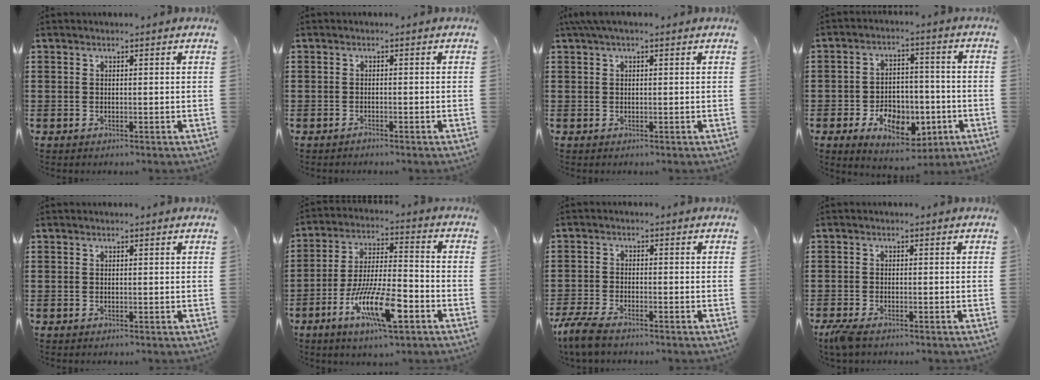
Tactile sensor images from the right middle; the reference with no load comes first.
{"total": 0.7, "force": [-0.6, 0.1, 0.3], "torque": [-0.008, -0.002, -0.012]}
{"total": 1.6, "force": [0.8, 0.3, 1.3], "torque": [-0.027, 0.004, 0.014]}
{"total": 7.5, "force": [-3.3, 4.8, 4.6], "torque": [-0.053, 0.012, -0.059]}
{"total": 0.0}
{"total": 11.9, "force": [-5.4, 3.4, 10.0], "torque": [-0.202, -0.001, -0.101]}
{"total": 4.1, "force": [-3.6, 0.6, 2.0], "torque": [-0.061, -0.010, -0.077]}
{"total": 1.9, "force": [-1.5, 0.4, 1.2], "torque": [-0.035, -0.005, -0.032]}